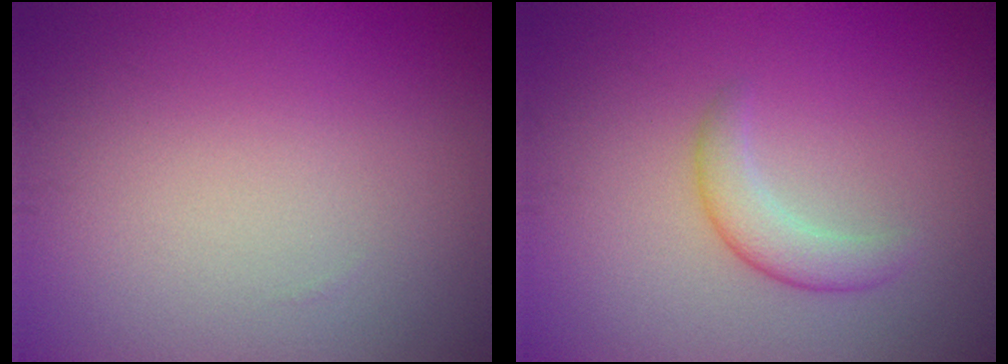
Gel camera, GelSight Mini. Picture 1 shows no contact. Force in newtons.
{"total": 2.3, "press": 2.3, "slide": 0.1}